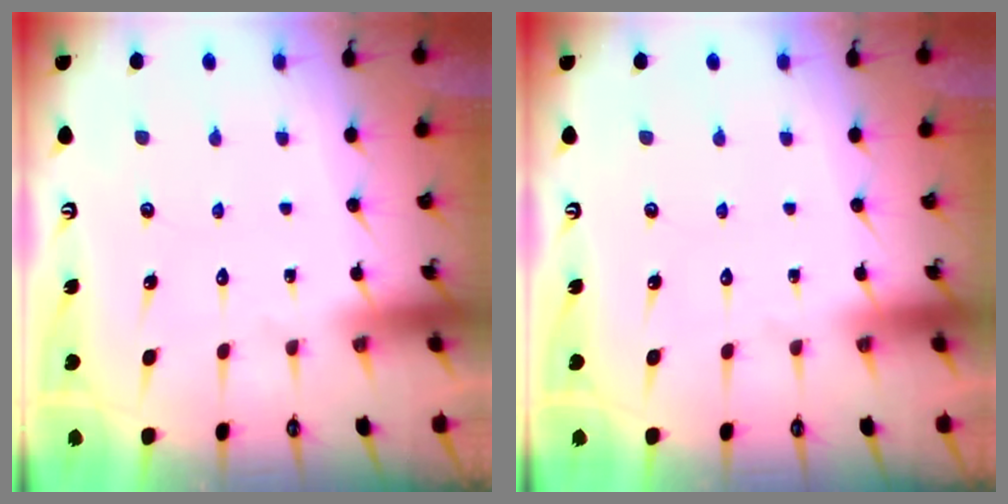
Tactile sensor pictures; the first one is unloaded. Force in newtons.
{"total": 0.0}